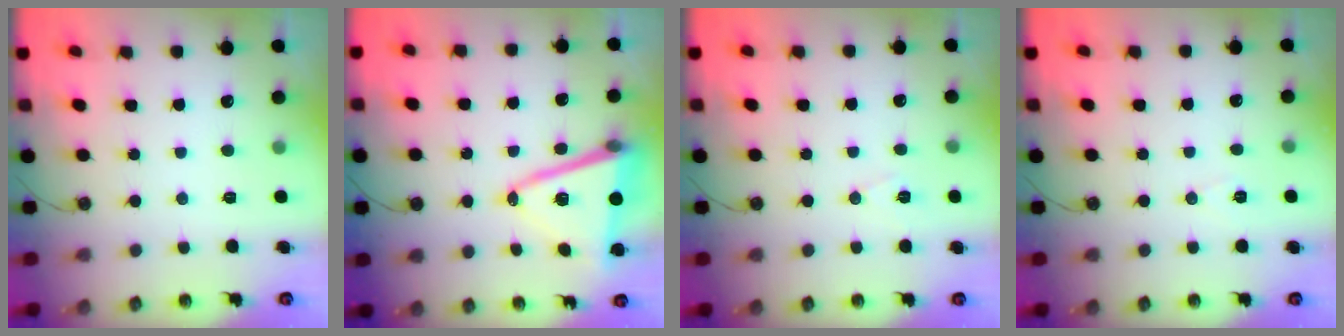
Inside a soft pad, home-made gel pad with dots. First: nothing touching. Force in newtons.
{"total": 14.6, "press": 14.2, "slide": 3.4}
{"total": 6.4, "press": 4.5, "slide": 4.5}
{"total": 5.6, "press": 3.4, "slide": 4.5}